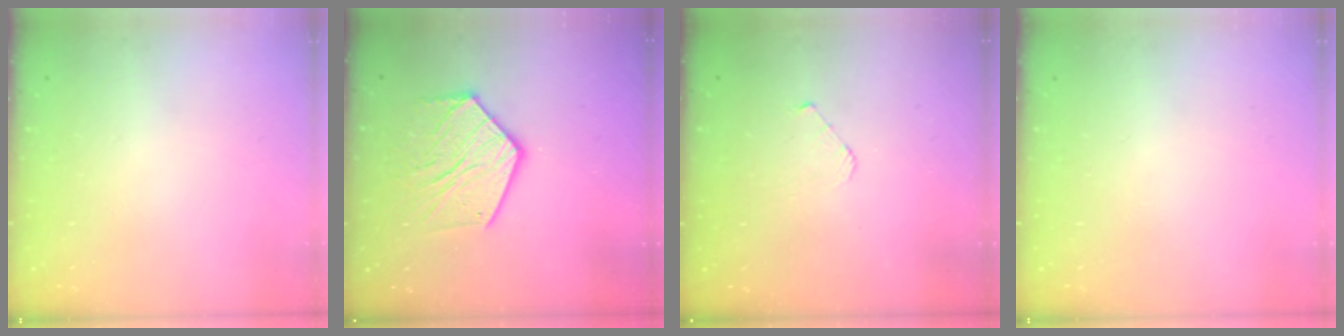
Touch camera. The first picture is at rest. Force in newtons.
{"total": 13.0, "press": 13.0, "slide": 0.9}
{"total": 3.6, "press": 3.6, "slide": 0.3}
{"total": 0.0}